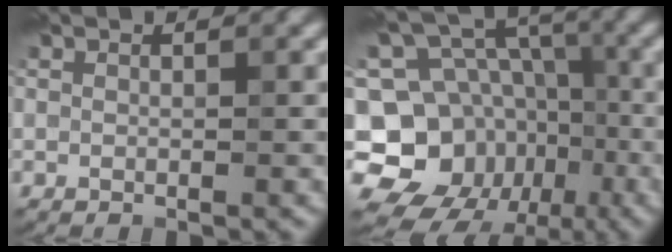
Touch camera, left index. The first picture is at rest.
{"total": 13.2, "force": [-5.3, 11.0, 4.9], "torque": [-0.085, 0.008, -0.099]}